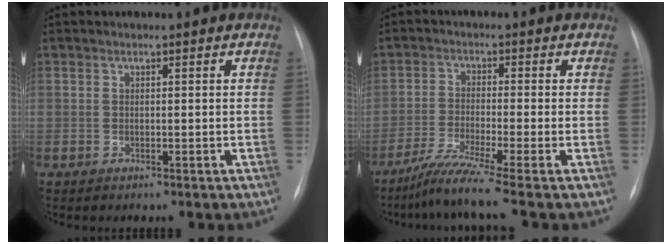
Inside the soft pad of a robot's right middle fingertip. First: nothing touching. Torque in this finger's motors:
{"motor_torque": [0.10, -0.20, 0.01, 0.03]}